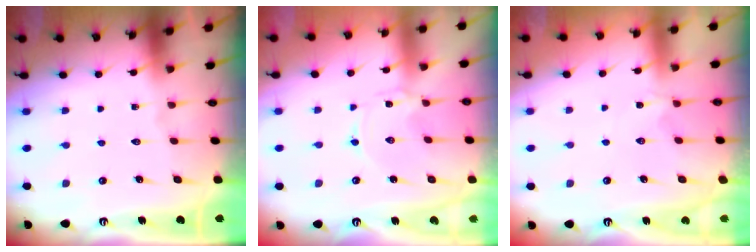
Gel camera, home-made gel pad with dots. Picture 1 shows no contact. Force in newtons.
{"total": 0.0}
{"total": 1.5, "press": 1.4, "slide": 0.6}